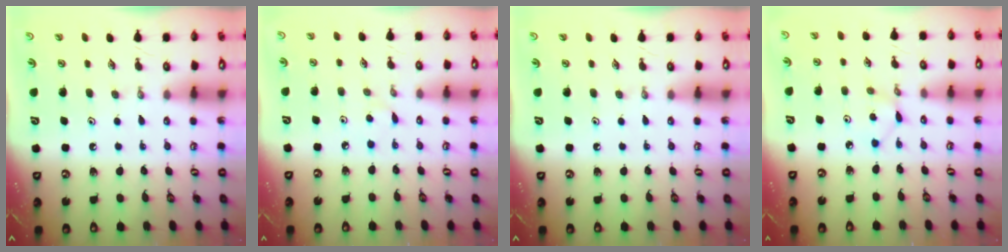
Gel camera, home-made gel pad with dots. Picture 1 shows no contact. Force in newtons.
{"total": 2.9, "press": 2.9, "slide": 0.3}
{"total": 0.0}
{"total": 1.9, "press": 1.9, "slide": 0.2}